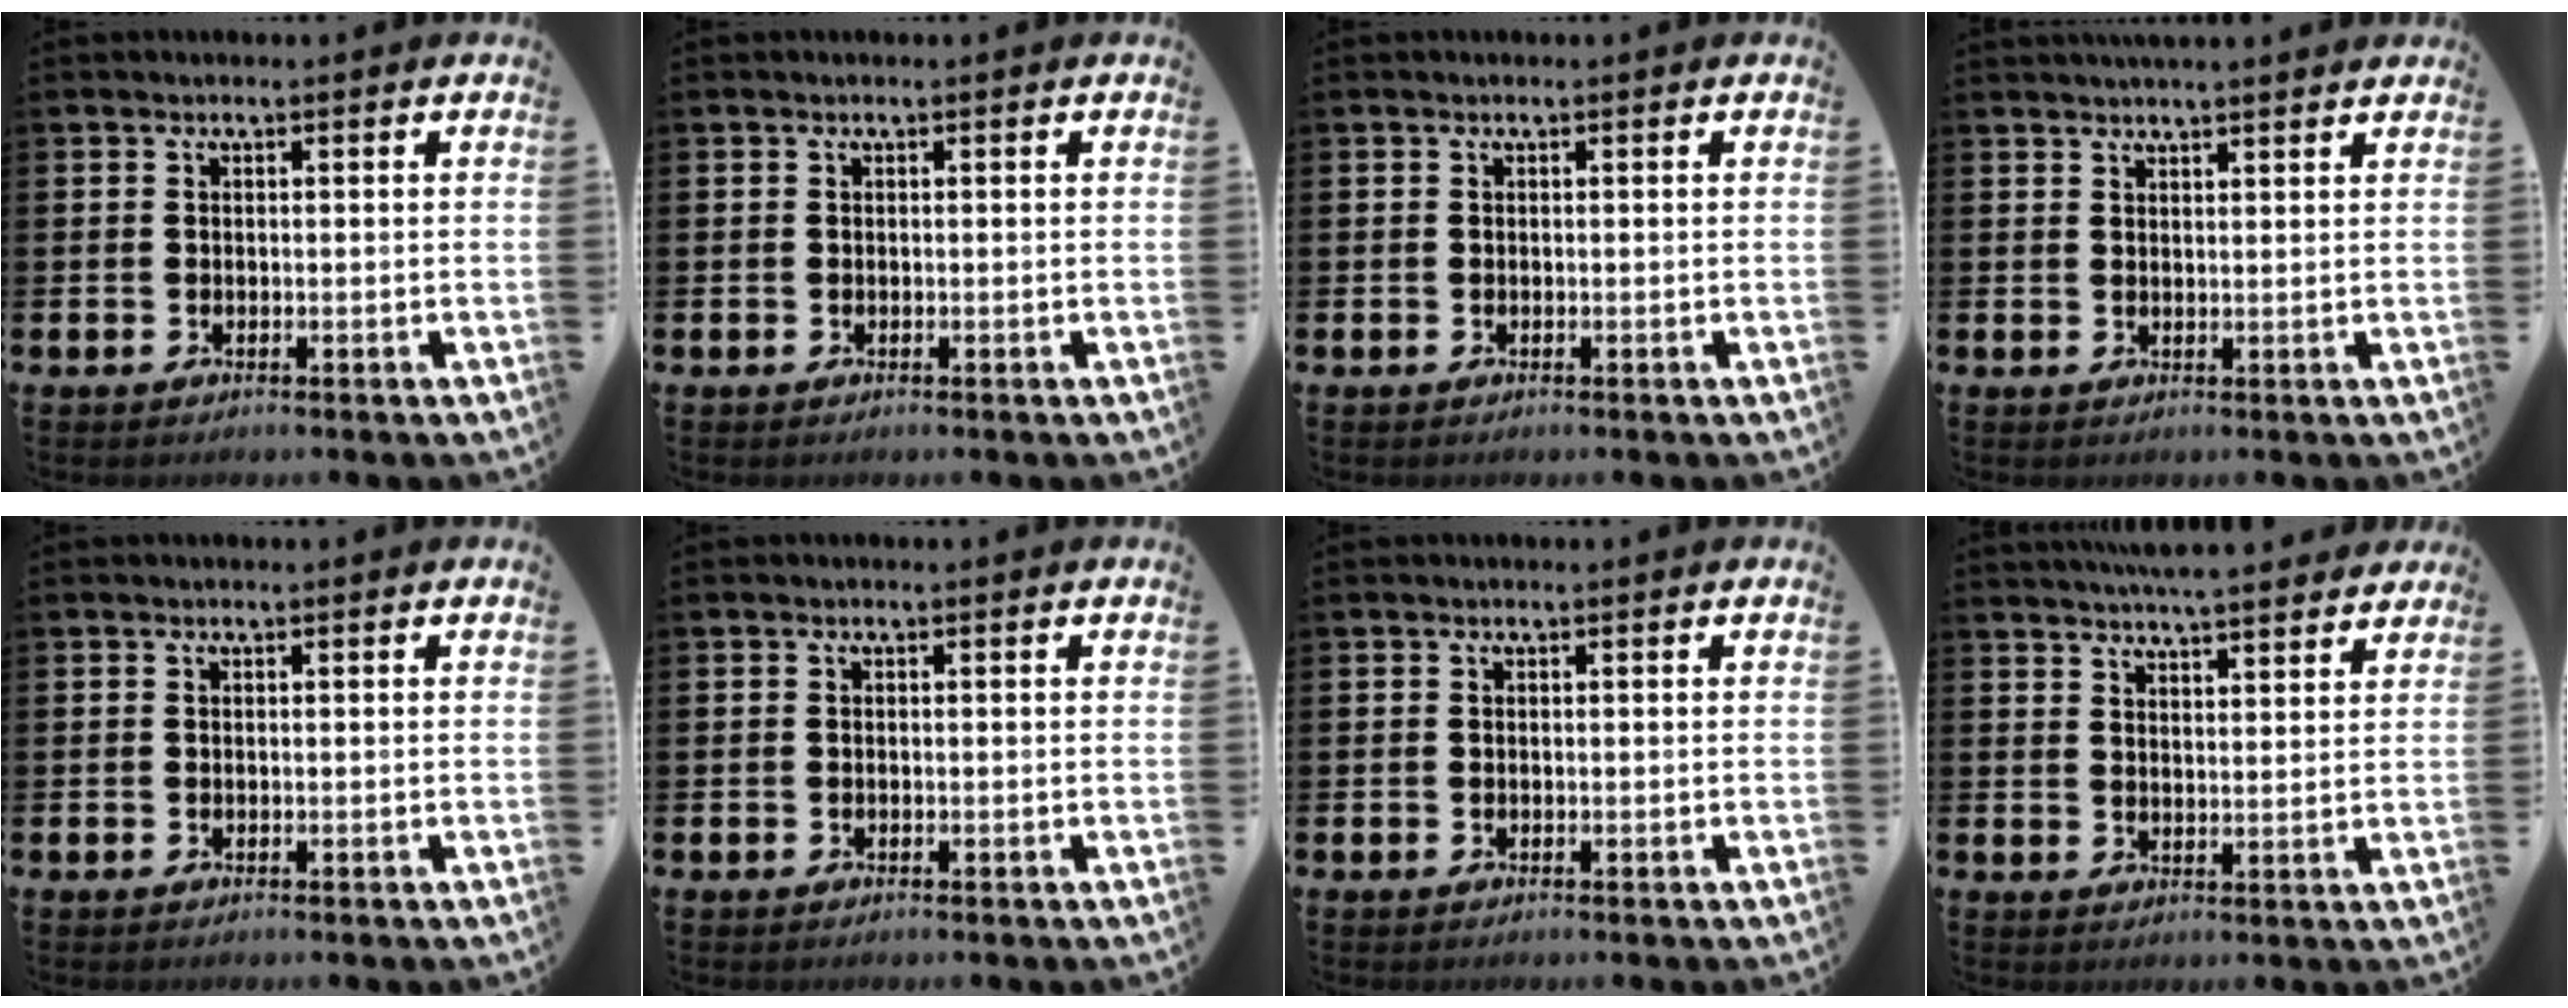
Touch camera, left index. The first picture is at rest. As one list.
[{"total": 0.0}, {"total": 0.0}, {"total": 2.6, "force": [2.5, -0.1, 0.3], "torque": [-0.009, -0.006, 0.047]}, {"total": 0.0}, {"total": 0.0}, {"total": 0.0}, {"total": 5.4, "force": [5.3, 0.1, 0.9], "torque": [-0.030, -0.022, 0.096]}]